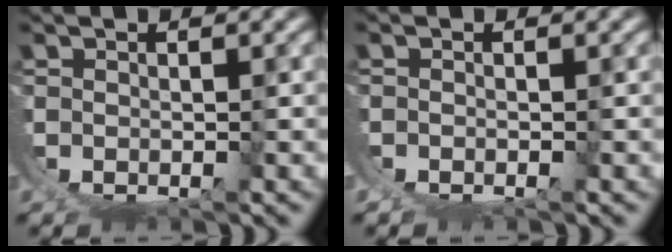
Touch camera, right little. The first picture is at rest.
{"total": 0.9, "force": [-0.1, 0.7, 0.4], "torque": [-0.013, 0.001, -0.004]}